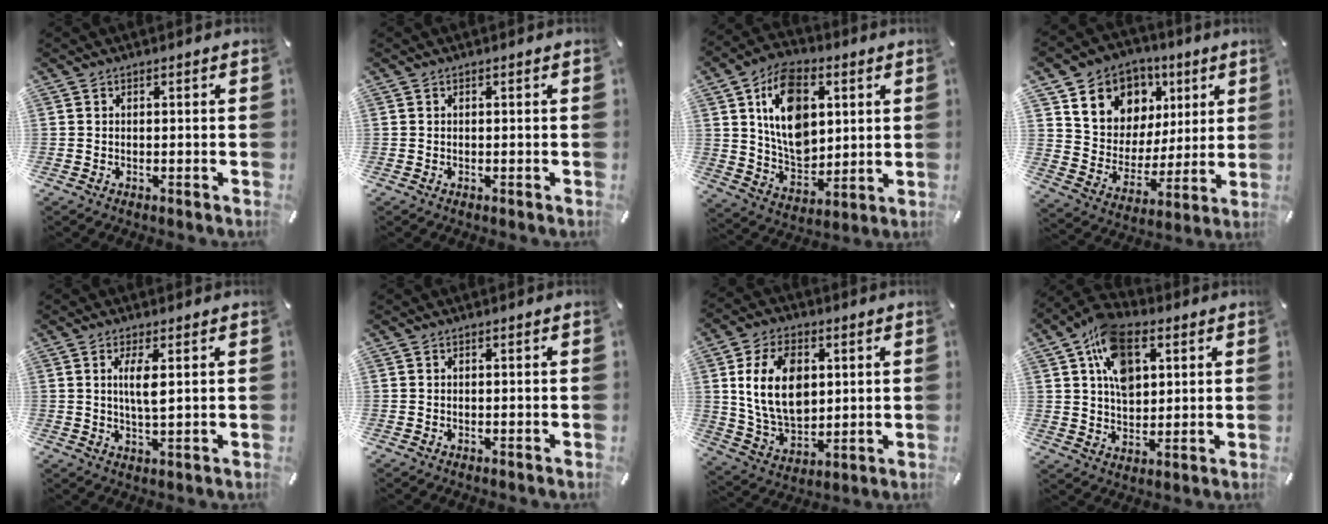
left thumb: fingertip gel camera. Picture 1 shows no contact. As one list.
[{"total": 0.0}, {"total": 16.1, "force": [4.5, 11.5, 10.4], "torque": [-0.182, -0.003, 0.082]}, {"total": 12.6, "force": [5.8, 11.0, 2.4], "torque": [-0.042, -0.043, 0.114]}, {"total": 5.2, "force": [1.2, 1.3, 4.9], "torque": [-0.092, -0.002, 0.016]}, {"total": 0.0}, {"total": 14.7, "force": [2.9, 10.3, 10.1], "torque": [-0.214, 0.005, 0.050]}, {"total": 13.7, "force": [5.4, 9.1, 8.7], "torque": [-0.157, -0.003, 0.100]}]